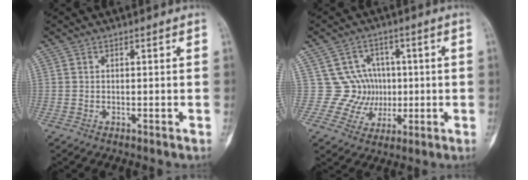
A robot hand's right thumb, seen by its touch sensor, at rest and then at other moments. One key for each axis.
{"total": 7.8, "fx": 0.6, "fy": 7.8, "fz": 1.0, "tx": 0.038, "ty": 0.016, "tz": 0.010}